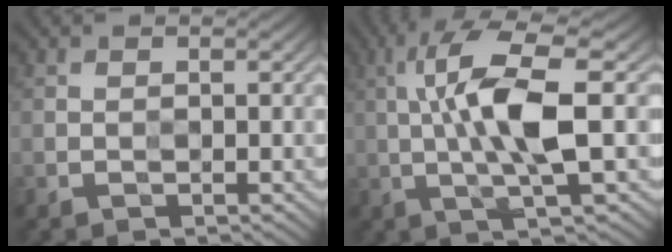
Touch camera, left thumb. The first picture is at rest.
{"total": 10.4, "force": [0.9, 2.4, 10.0], "torque": [-0.195, 0.013, 0.016]}